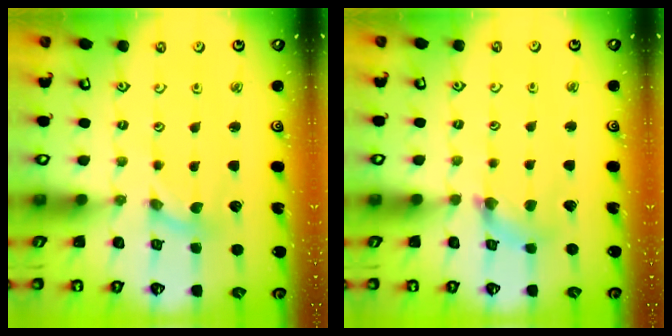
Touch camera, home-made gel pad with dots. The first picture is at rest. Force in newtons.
{"total": 3.4, "press": 3.4, "slide": 0.4}